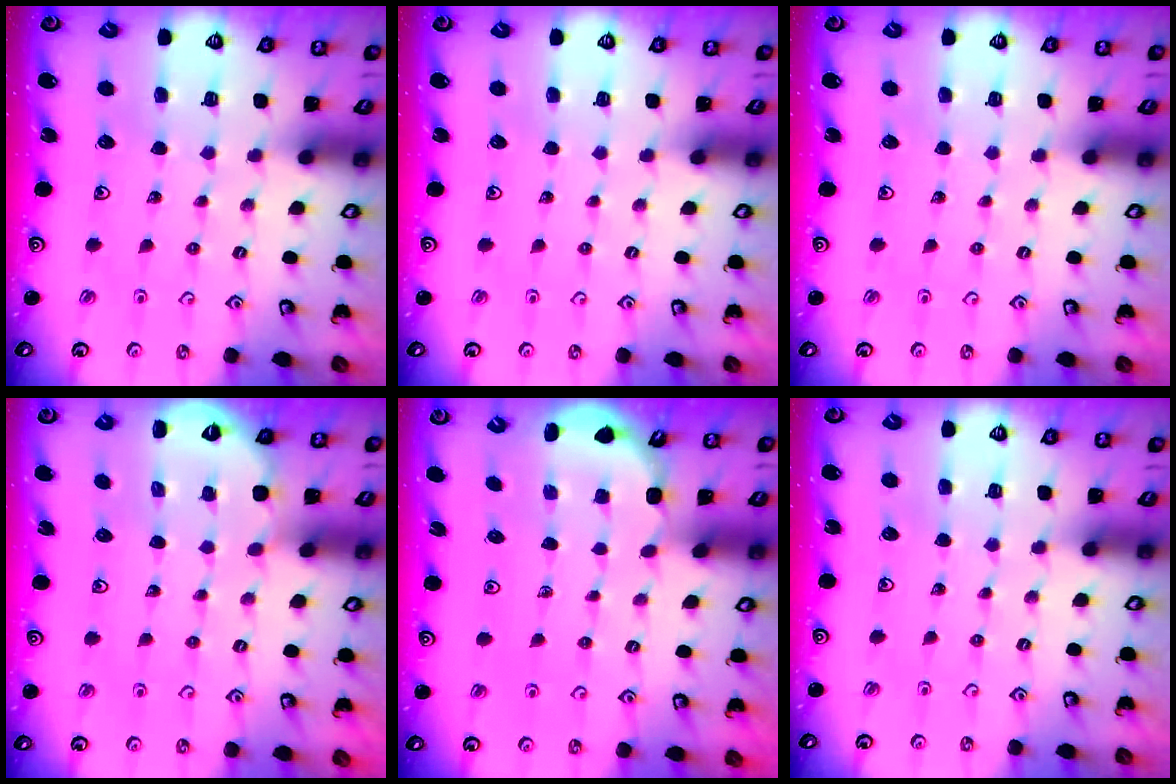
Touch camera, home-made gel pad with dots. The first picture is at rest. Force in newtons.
{"total": 0.0}
{"total": 0.0}
{"total": 3.3, "press": 2.9, "slide": 1.6}
{"total": 2.5, "press": 2.1, "slide": 1.5}
{"total": 0.0}